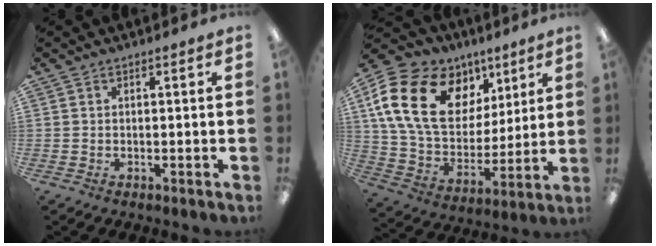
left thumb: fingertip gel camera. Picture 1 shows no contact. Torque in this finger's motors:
{"motor_torque": [0.53, 0.89, 1.76, -1.01, 0.40]}